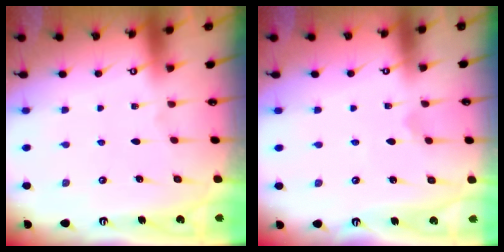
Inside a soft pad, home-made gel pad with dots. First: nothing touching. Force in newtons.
{"total": 1.9, "press": 1.9, "slide": 0.5}